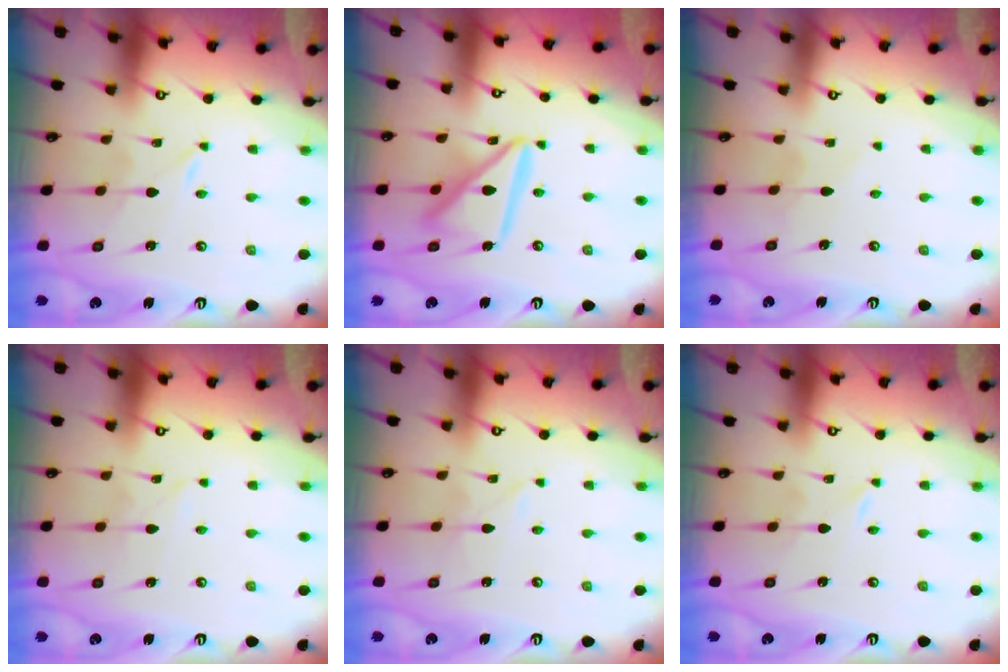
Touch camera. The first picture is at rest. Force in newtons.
{"total": 14.0, "press": 13.9, "slide": 1.6}
{"total": 4.4, "press": 4.4, "slide": 0.5}
{"total": 1.8, "press": 1.8, "slide": 0.1}
{"total": 3.4, "press": 3.4, "slide": 0.2}
{"total": 0.0}